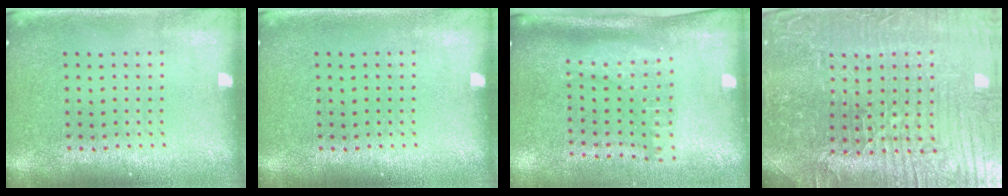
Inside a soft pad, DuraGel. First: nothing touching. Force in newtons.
{"total": 0.0}
{"total": 2.2, "press": 1.7, "slide": 1.5}
{"total": 5.7, "press": 5.4, "slide": 1.6}